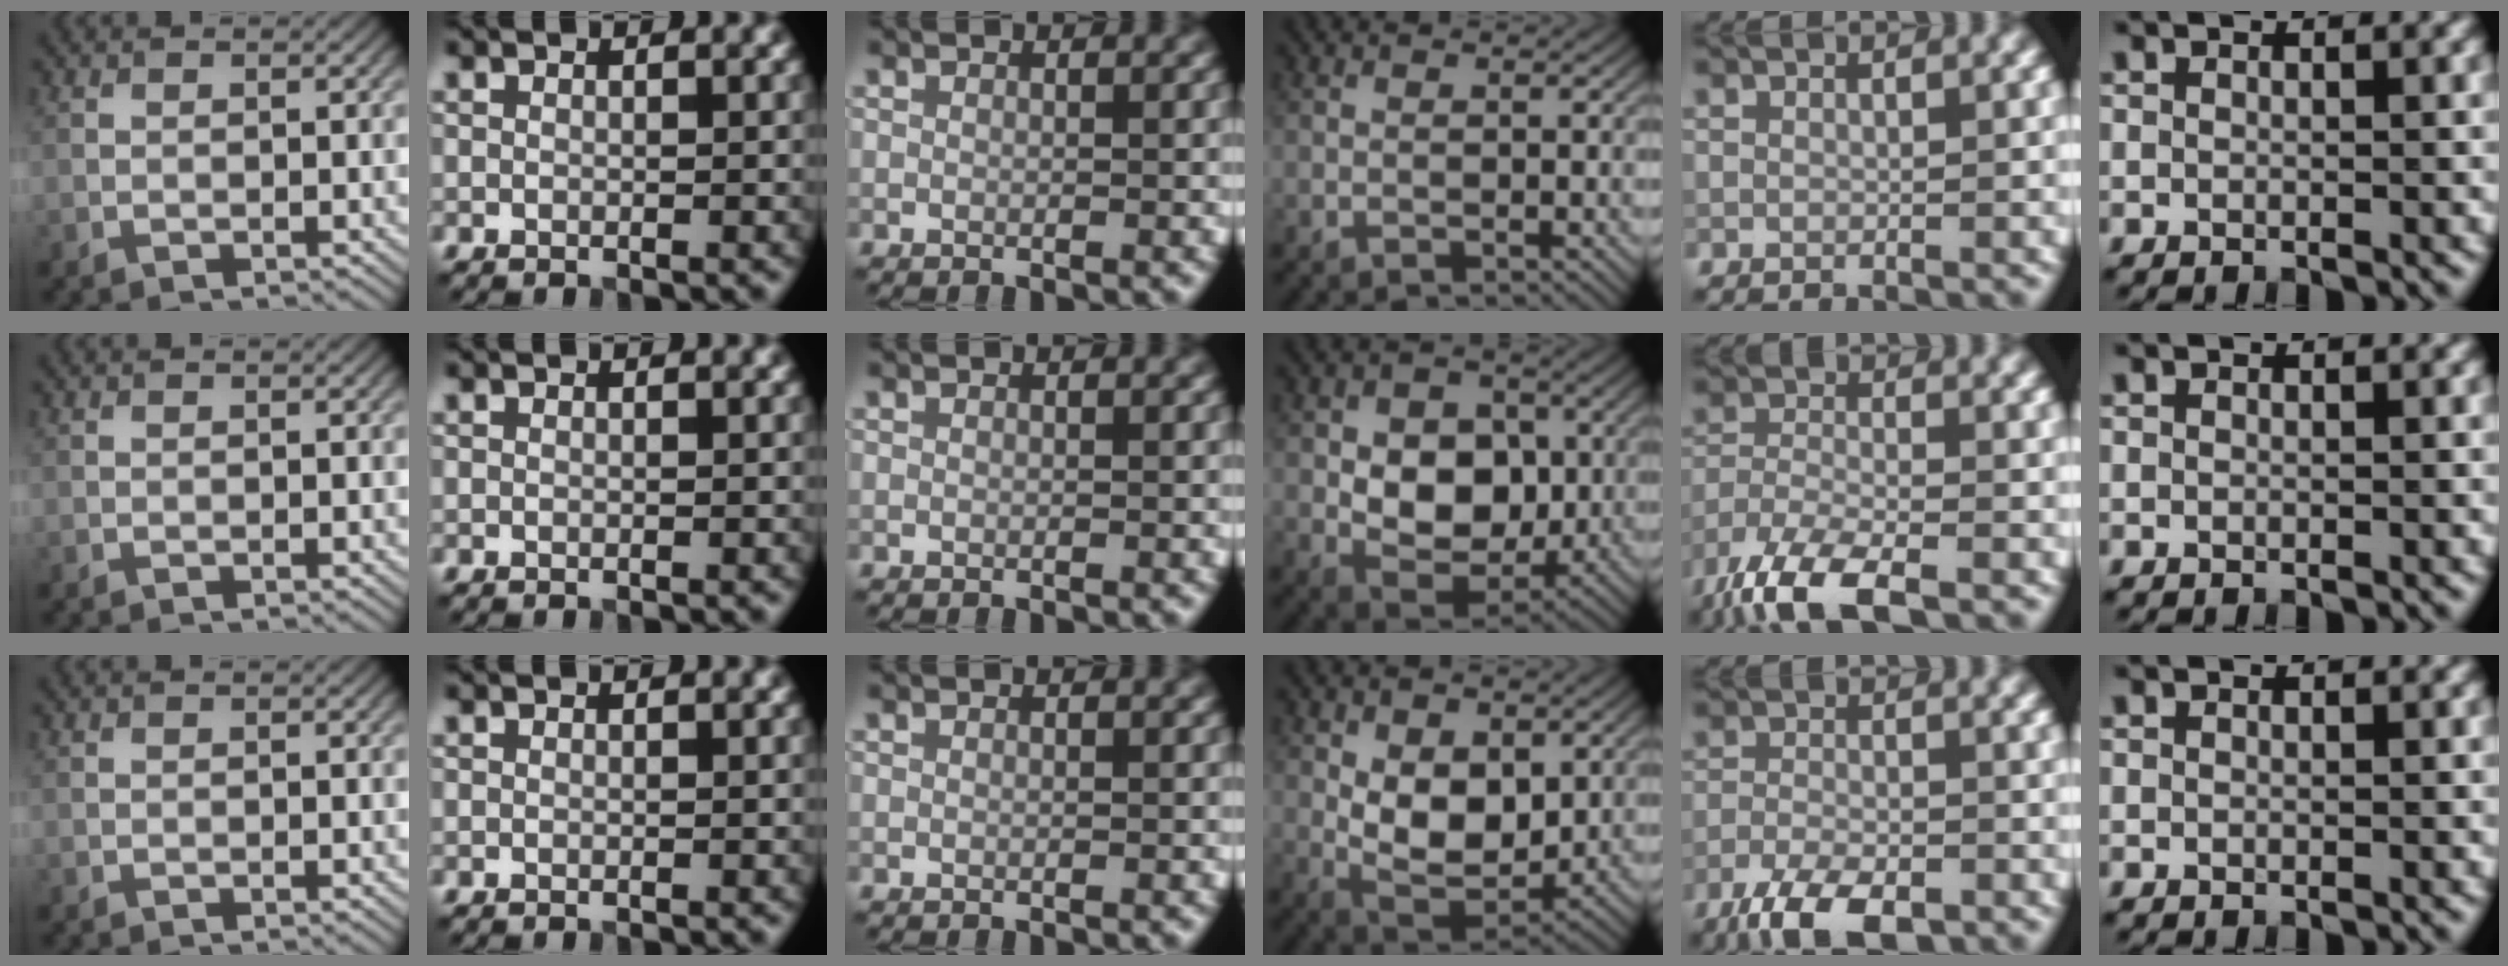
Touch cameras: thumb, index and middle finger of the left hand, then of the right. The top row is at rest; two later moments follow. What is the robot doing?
{"motion": "lift_and_place", "object": "coin"}